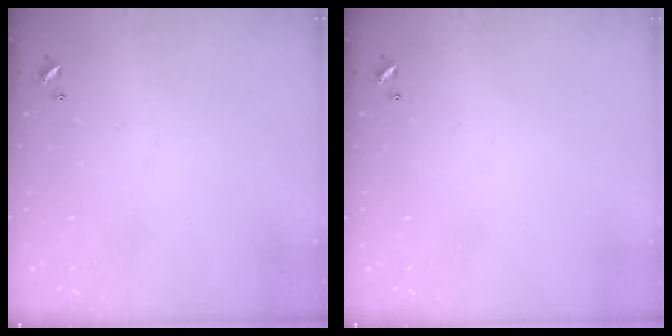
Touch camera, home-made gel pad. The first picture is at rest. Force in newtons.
{"total": 0.0}